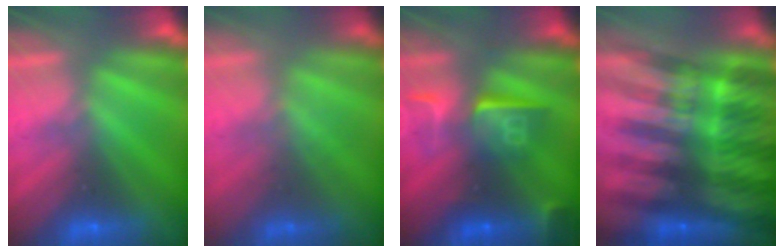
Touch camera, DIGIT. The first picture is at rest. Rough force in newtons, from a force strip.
{"total": 1.8}
{"total": 7.3}
{"total": 6.0}